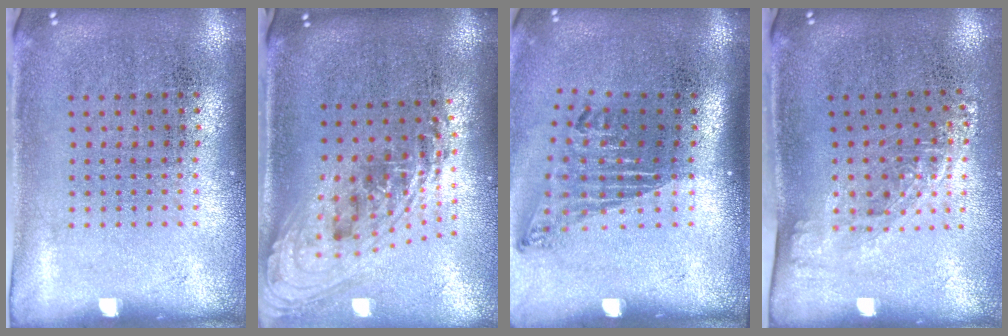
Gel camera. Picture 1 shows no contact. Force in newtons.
{"total": 2.2, "press": 1.6, "slide": 1.6}
{"total": 1.7, "press": 1.1, "slide": 1.3}
{"total": 1.3, "press": 1.0, "slide": 0.9}